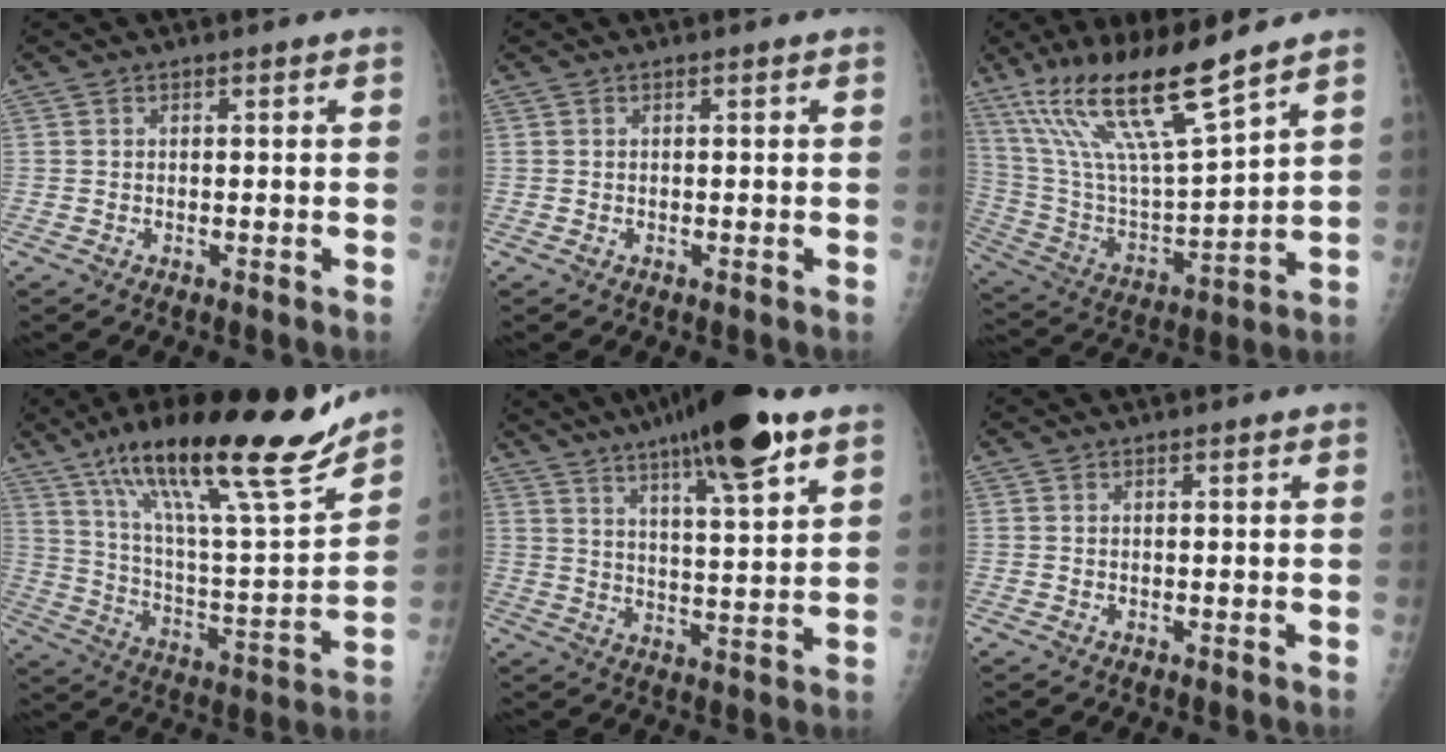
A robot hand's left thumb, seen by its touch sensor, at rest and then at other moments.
{"total": 0.0}
{"total": 19.9, "force": [13.6, 3.0, 14.3], "torque": [-0.260, -0.064, 0.262]}
{"total": 27.0, "force": [18.6, 4.8, 18.9], "torque": [-0.289, -0.063, 0.314]}
{"total": 18.2, "force": [11.5, 3.3, 13.6], "torque": [-0.205, -0.038, 0.183]}
{"total": 0.0}